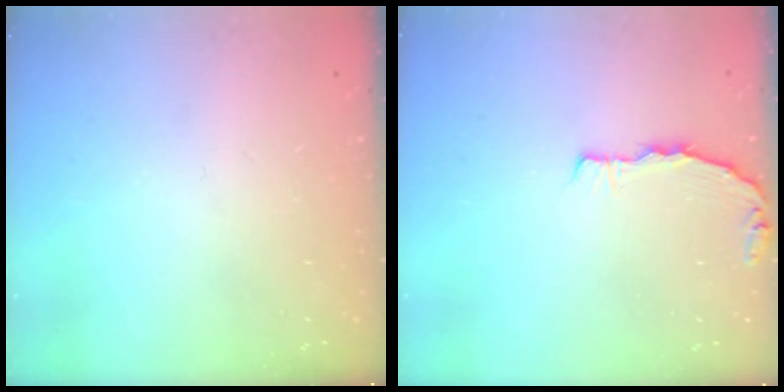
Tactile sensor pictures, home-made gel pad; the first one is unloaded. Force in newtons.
{"total": 3.3, "press": 3.3, "slide": 0.3}